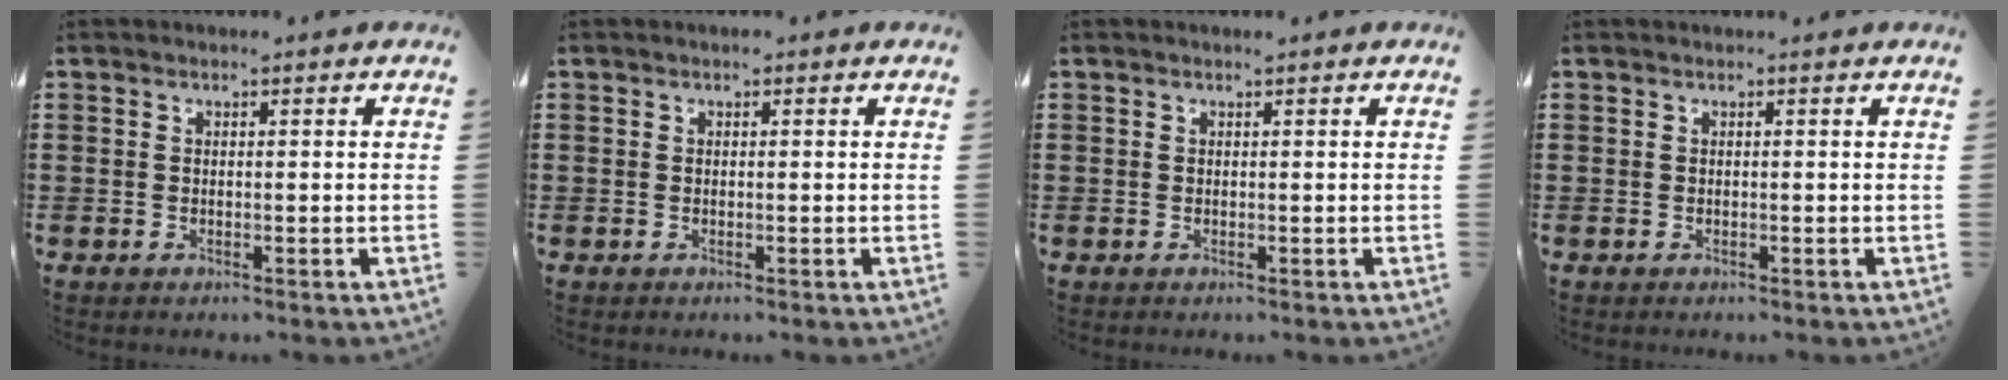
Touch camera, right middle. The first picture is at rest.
{"total": 0.8, "force": [0.6, 0.5, 0.3], "torque": [-0.007, 0.003, 0.010]}
{"total": 0.6, "force": [0.6, 0.1, 0.2], "torque": [-0.006, -0.001, 0.012]}
{"total": 0.0}